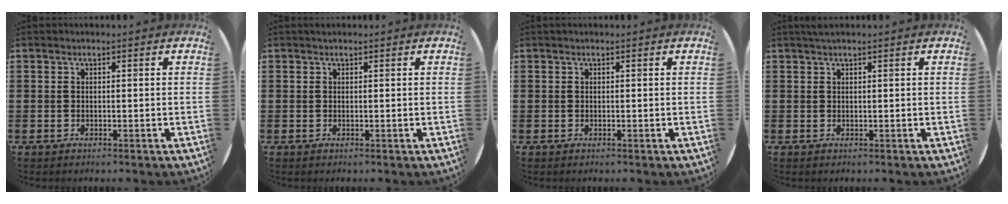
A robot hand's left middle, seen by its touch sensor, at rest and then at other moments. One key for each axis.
{"total": 0.0}
{"total": 0.0}
{"total": 0.8, "fx": 0.6, "fy": 0.0, "fz": 0.5, "tx": -0.010, "ty": 0.001, "tz": 0.011}